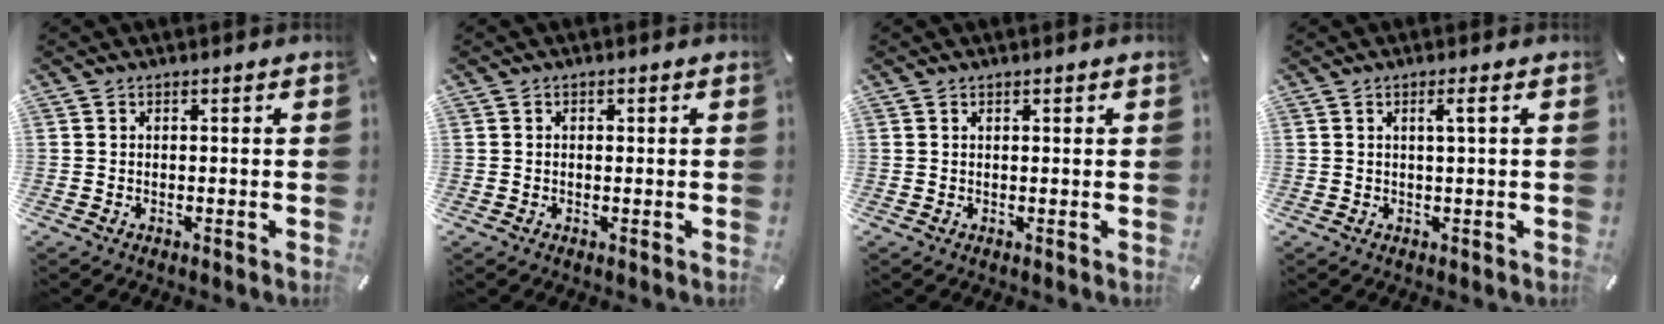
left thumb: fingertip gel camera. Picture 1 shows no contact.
{"total": 0.8, "force": [0.1, 0.5, 0.6], "torque": [-0.014, 0.002, 0.001]}
{"total": 0.6, "force": [0.4, 0.2, 0.5], "torque": [-0.009, 0.001, 0.007]}
{"total": 2.7, "force": [0.9, 0.0, 2.6], "torque": [-0.051, -0.001, 0.012]}